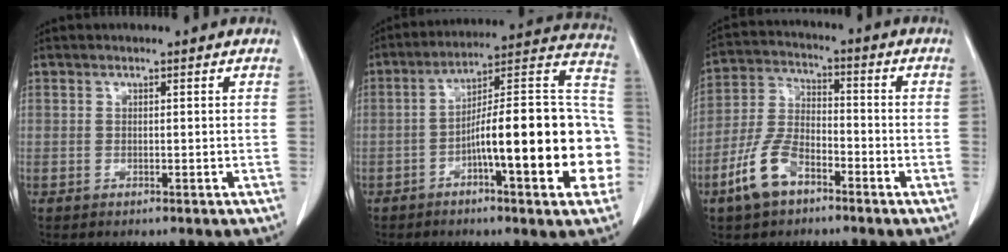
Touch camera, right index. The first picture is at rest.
{"total": 21.9, "force": [-5.2, 3.4, 21.0], "torque": [-0.228, 0.038, -0.070]}
{"total": 9.0, "force": [-5.1, 4.4, 5.9], "torque": [-0.137, 0.006, -0.104]}